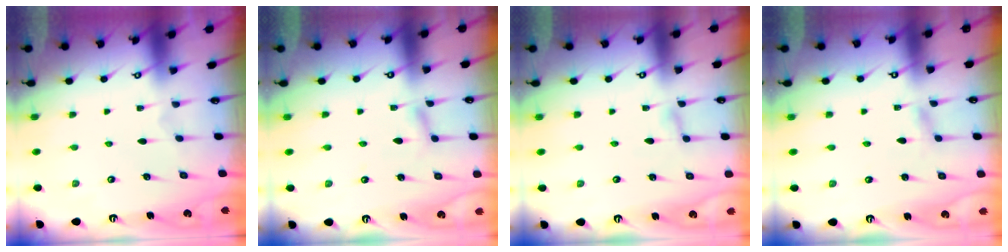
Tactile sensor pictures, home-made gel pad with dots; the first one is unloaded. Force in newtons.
{"total": 1.4, "press": 1.4, "slide": 0.2}
{"total": 2.8, "press": 2.8, "slide": 0.3}
{"total": 1.2, "press": 1.2, "slide": 0.1}